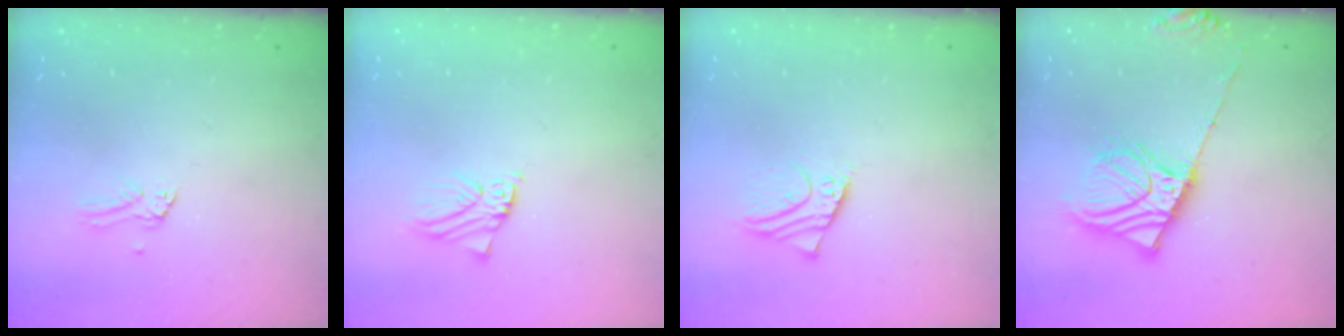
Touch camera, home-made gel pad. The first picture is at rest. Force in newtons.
{"total": 1.5, "press": 1.5, "slide": 0.1}
{"total": 2.4, "press": 2.4, "slide": 0.0}
{"total": 13.0, "press": 12.7, "slide": 2.6}